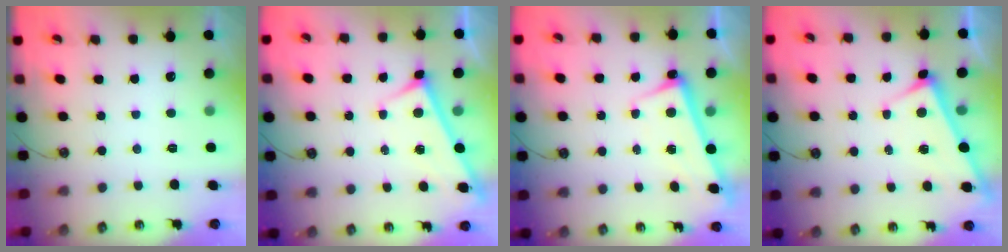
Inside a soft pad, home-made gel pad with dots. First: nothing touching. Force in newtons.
{"total": 3.1, "press": 3.1, "slide": 0.2}
{"total": 2.5, "press": 2.4, "slide": 0.6}
{"total": 3.3, "press": 3.3, "slide": 0.3}